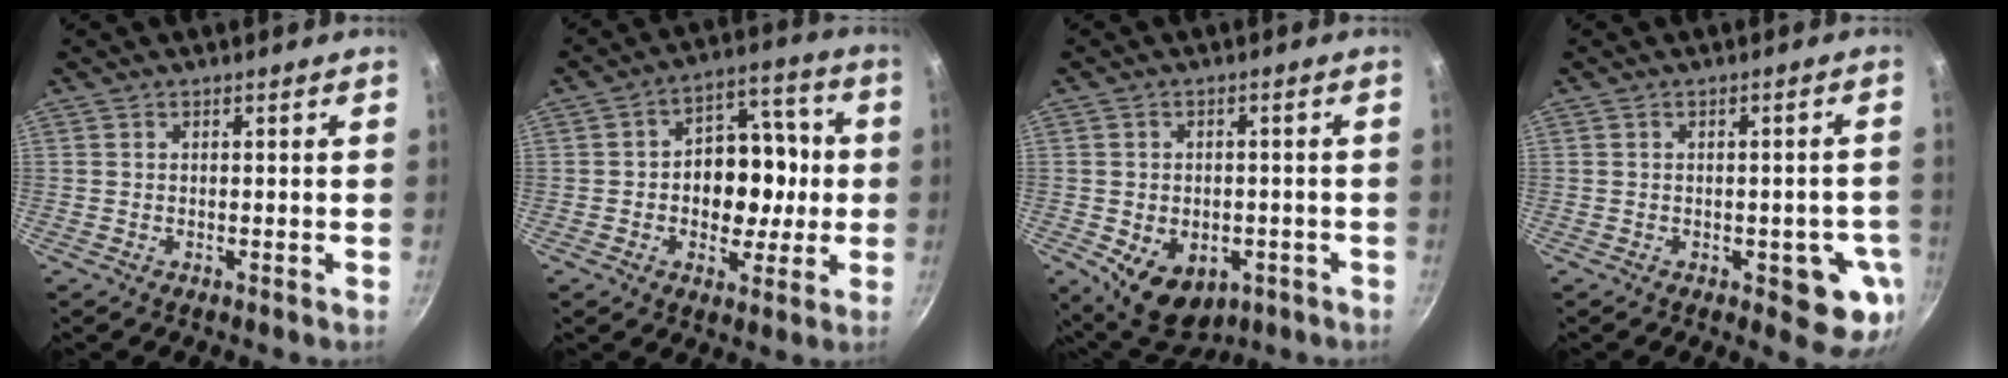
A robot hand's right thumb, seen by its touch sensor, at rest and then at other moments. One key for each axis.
{"total": 13.6, "fx": -0.9, "fy": 10.0, "fz": 9.1, "tx": -0.074, "ty": 0.026, "tz": -0.022}
{"total": 10.5, "fx": -3.6, "fy": 7.4, "fz": 6.5, "tx": -0.071, "ty": 0.000, "tz": -0.033}
{"total": 8.2, "fx": -2.3, "fy": 3.9, "fz": 6.8, "tx": -0.040, "ty": 0.003, "tz": -0.027}